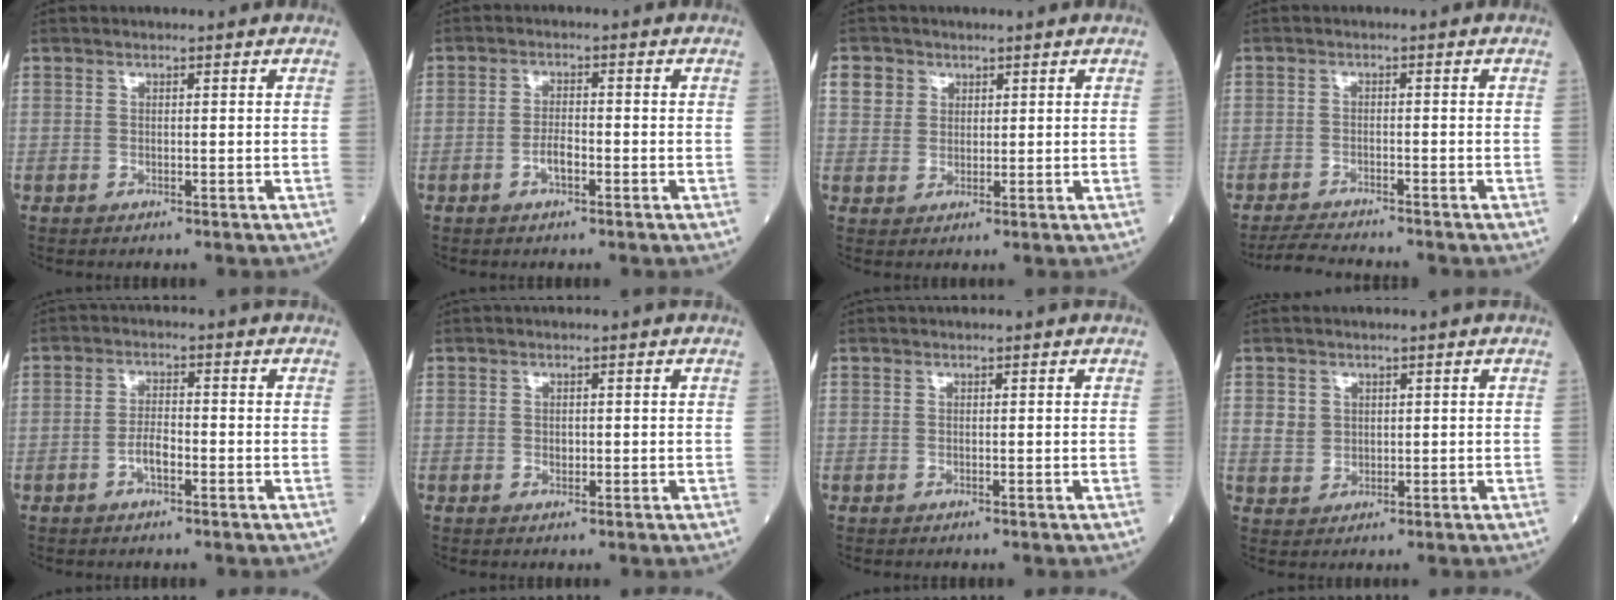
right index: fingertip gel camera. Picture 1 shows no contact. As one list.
[{"total": 2.5, "force": [-1.1, 0.8, 2.1], "torque": [-0.041, 0.002, -0.022]}, {"total": 2.2, "force": [0.8, 2.0, 0.3], "torque": [0.004, 0.010, 0.011]}, {"total": 4.5, "force": [-4.3, 0.4, 1.0], "torque": [-0.023, -0.019, -0.077]}, {"total": 3.0, "force": [-1.3, 1.0, 2.5], "torque": [-0.048, 0.003, -0.026]}, {"total": 0.9, "force": [0.0, 0.7, 0.6], "torque": [-0.011, 0.000, -0.001]}, {"total": 0.0}, {"total": 2.8, "force": [0.8, 2.6, 0.9], "torque": [-0.016, 0.006, 0.020]}]